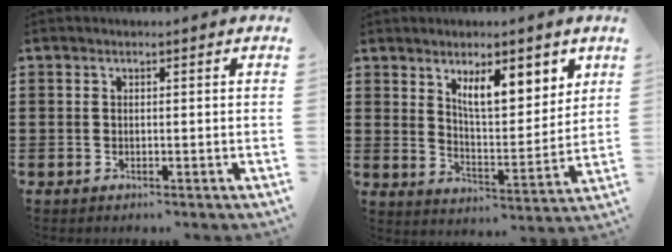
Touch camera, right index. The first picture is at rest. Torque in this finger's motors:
{"motor_torque": [0.78, 0.34, 0.81, 0.11]}